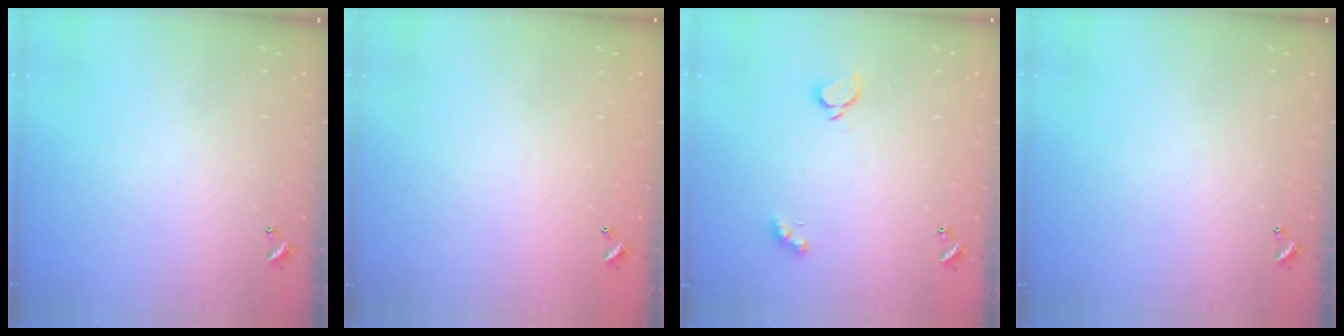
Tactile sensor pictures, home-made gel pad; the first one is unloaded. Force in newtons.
{"total": 2.9, "press": 2.9, "slide": 0.1}
{"total": 1.4, "press": 1.4, "slide": 0.3}
{"total": 0.0}